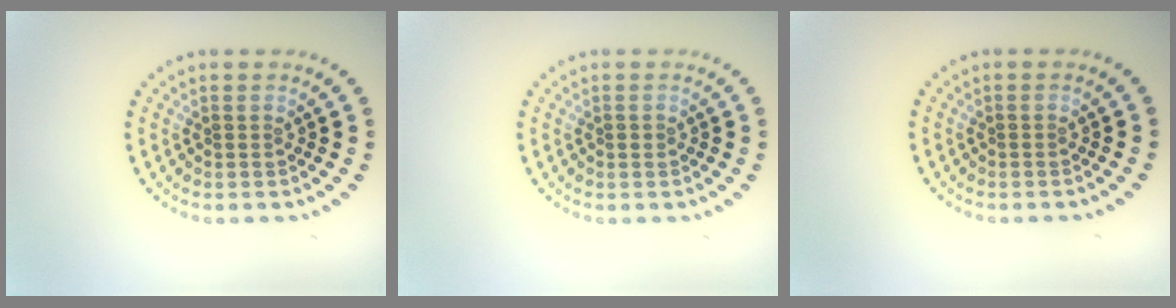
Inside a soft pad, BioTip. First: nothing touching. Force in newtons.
{"total": 0.6, "press": 0.6, "slide": 0.1}
{"total": 0.0}